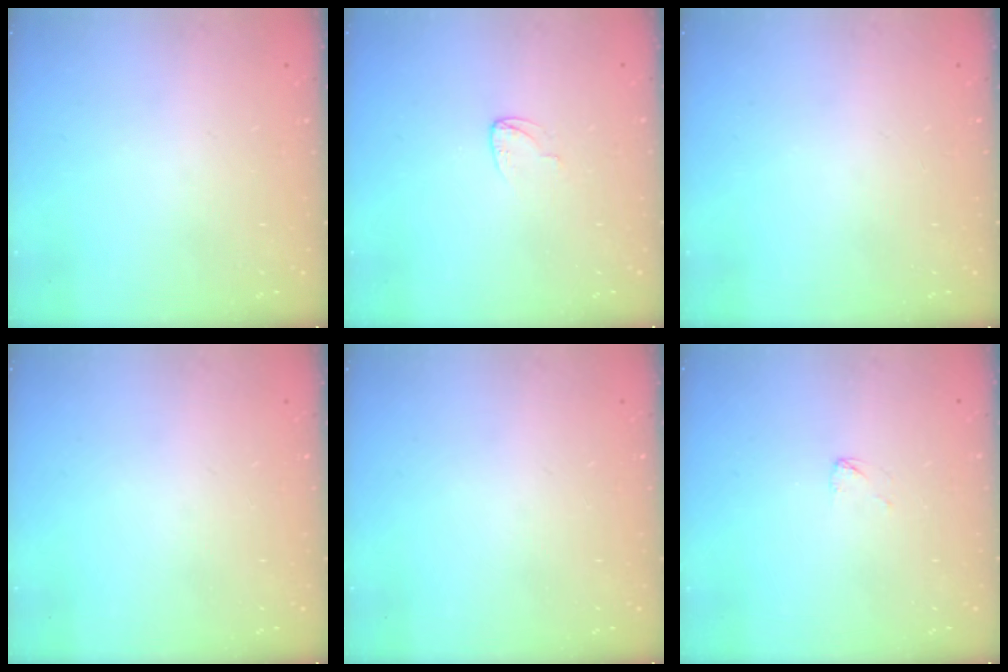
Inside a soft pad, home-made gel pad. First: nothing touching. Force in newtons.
{"total": 3.2, "press": 3.2, "slide": 0.2}
{"total": 0.0}
{"total": 0.0}
{"total": 0.0}
{"total": 1.9, "press": 1.9, "slide": 0.1}